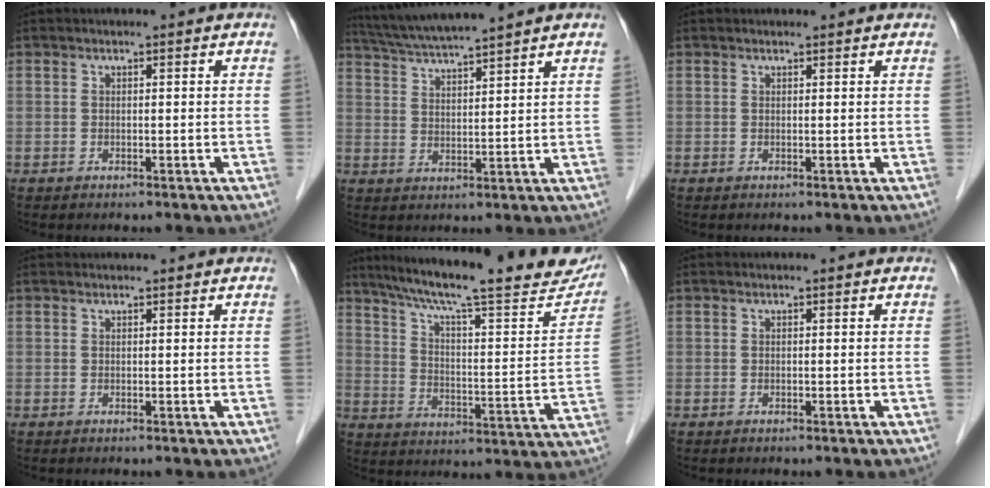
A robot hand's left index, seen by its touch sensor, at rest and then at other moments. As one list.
[{"total": 9.4, "force": [8.5, -1.4, 3.9], "torque": [-0.073, 0.018, 0.147]}, {"total": 1.0, "force": [1.0, 0.2, 0.0], "torque": [-0.011, 0.007, 0.013]}, {"total": 2.1, "force": [2.0, 0.2, 0.3], "torque": [-0.007, 0.025, 0.029]}, {"total": 26.9, "force": [22.2, 4.4, 14.5], "torque": [-0.222, -0.009, 0.293]}, {"total": 0.0}]